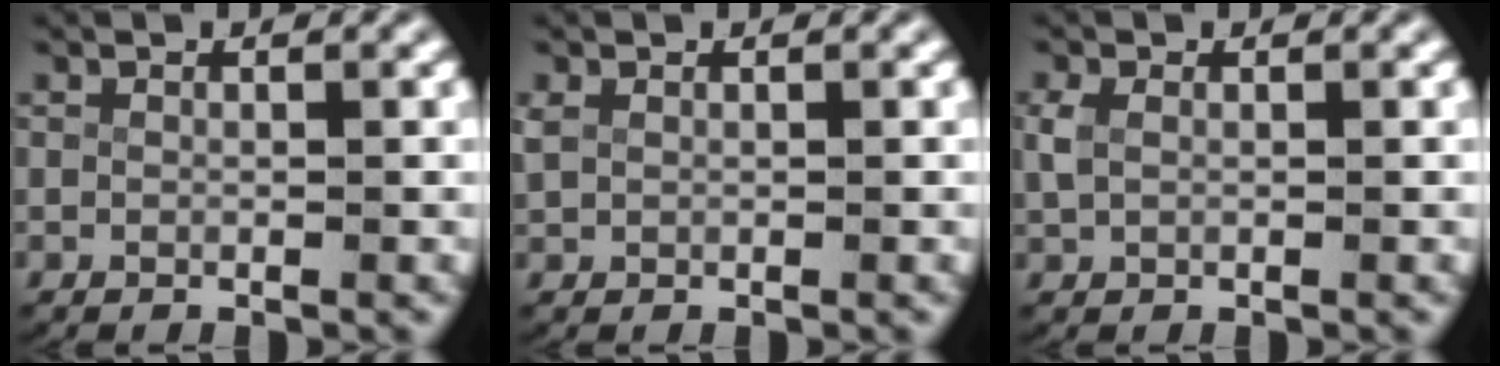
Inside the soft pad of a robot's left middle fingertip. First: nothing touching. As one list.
[{"total": 0.7, "force": [0.4, 0.5, 0.4], "torque": [-0.020, -0.003, 0.014]}, {"total": 1.2, "force": [0.3, 0.8, 0.9], "torque": [-0.034, -0.004, 0.014]}]